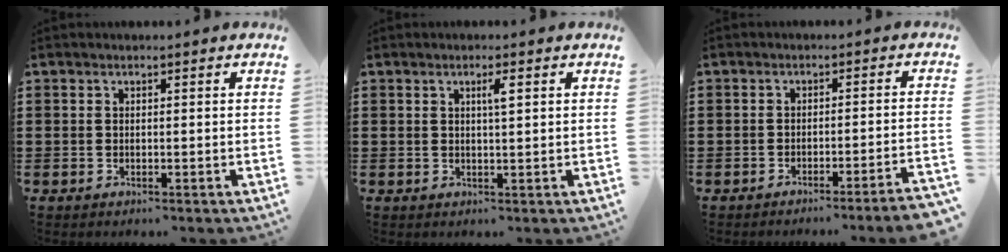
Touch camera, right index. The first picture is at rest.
{"total": 2.0, "force": [0.8, 0.2, 1.9], "torque": [-0.037, 0.003, 0.011]}
{"total": 2.9, "force": [-2.4, -0.7, 1.4], "torque": [-0.023, -0.008, -0.049]}